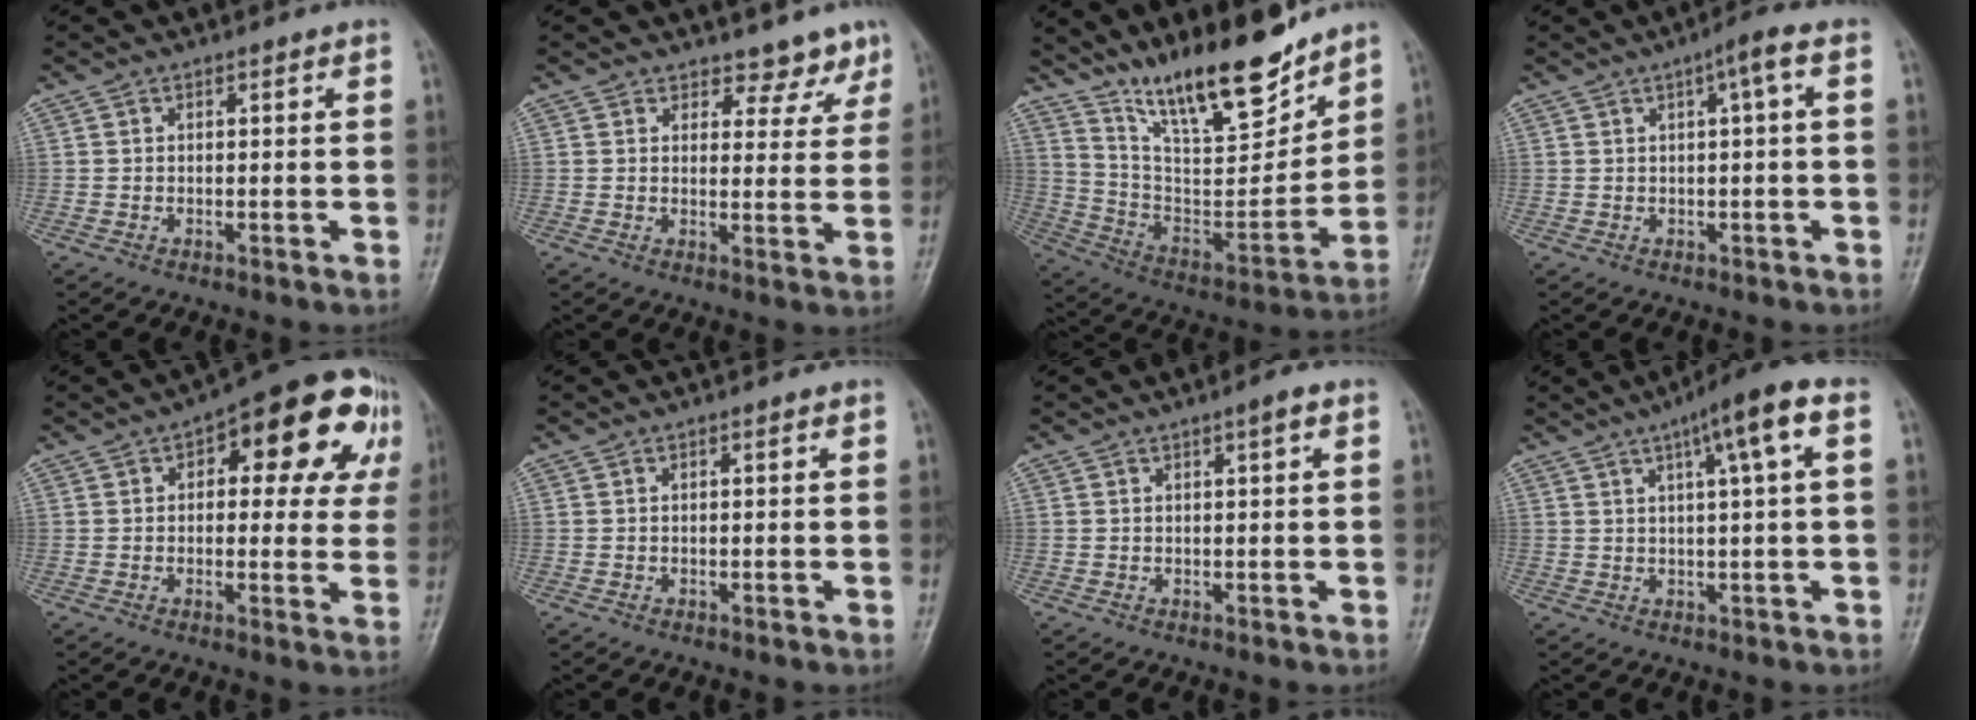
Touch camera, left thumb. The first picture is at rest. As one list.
[{"total": 5.3, "force": [4.4, 2.9, 0.8], "torque": [0.024, -0.032, 0.049]}, {"total": 19.1, "force": [15.0, 5.0, 10.8], "torque": [-0.138, -0.093, 0.270]}, {"total": 3.3, "force": [0.7, 0.3, 3.2], "torque": [-0.051, 0.014, 0.007]}, {"total": 18.2, "force": [6.2, 8.7, 14.7], "torque": [-0.136, 0.018, 0.067]}, {"total": 0.0}, {"total": 1.7, "force": [0.8, 0.1, 1.5], "torque": [-0.026, -0.001, 0.012]}, {"total": 8.7, "force": [3.2, 0.5, 8.0], "torque": [-0.131, 0.016, 0.045]}]